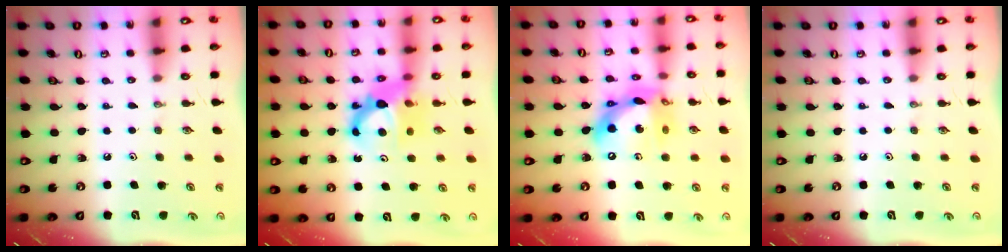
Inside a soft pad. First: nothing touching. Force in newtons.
{"total": 10.3, "press": 10.3, "slide": 1.2}
{"total": 14.9, "press": 14.8, "slide": 1.6}
{"total": 0.0}